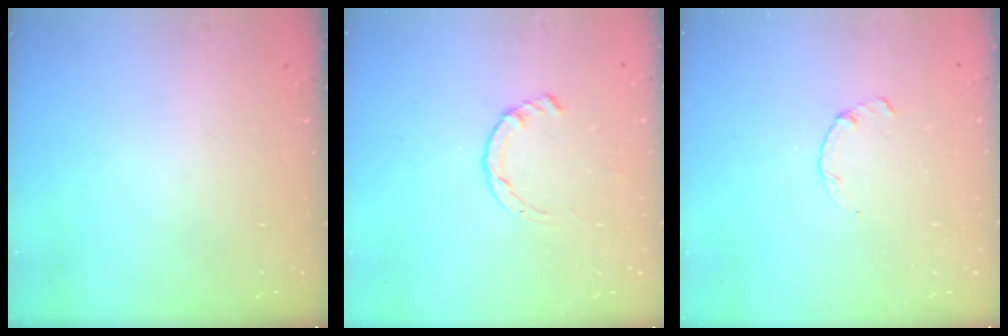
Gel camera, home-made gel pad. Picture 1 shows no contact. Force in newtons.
{"total": 2.8, "press": 2.8, "slide": 0.4}
{"total": 0.9, "press": 0.8, "slide": 0.3}